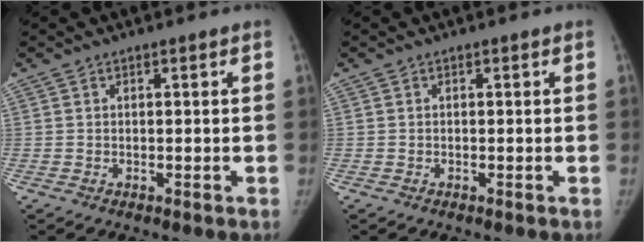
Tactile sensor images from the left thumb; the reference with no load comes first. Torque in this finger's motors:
{"motor_torque": [0.09, 0.01, 0.35, 0.03, 0.03]}